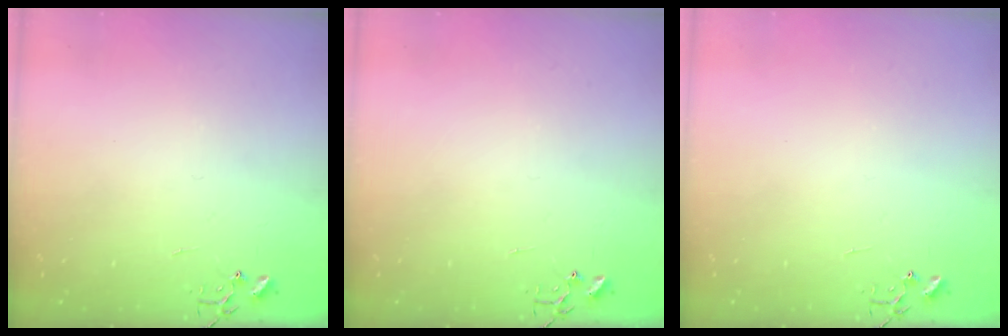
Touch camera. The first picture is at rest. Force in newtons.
{"total": 0.0}
{"total": 0.0}